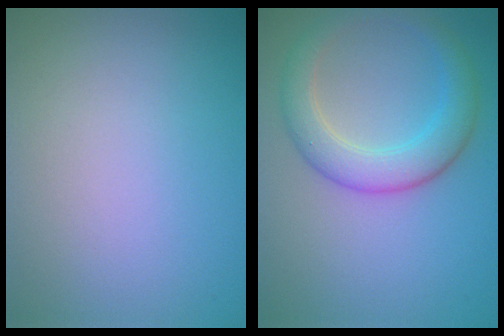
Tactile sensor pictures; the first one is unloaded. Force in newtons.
{"total": 4.3, "press": 4.3, "slide": 0.3}